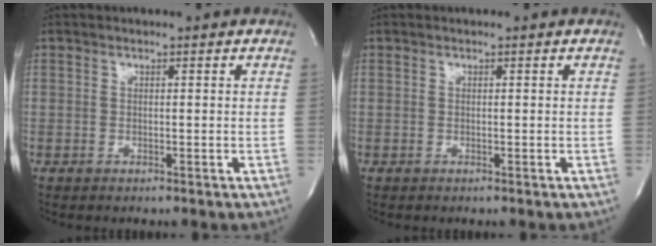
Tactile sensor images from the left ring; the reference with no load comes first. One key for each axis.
{"total": 0.0}